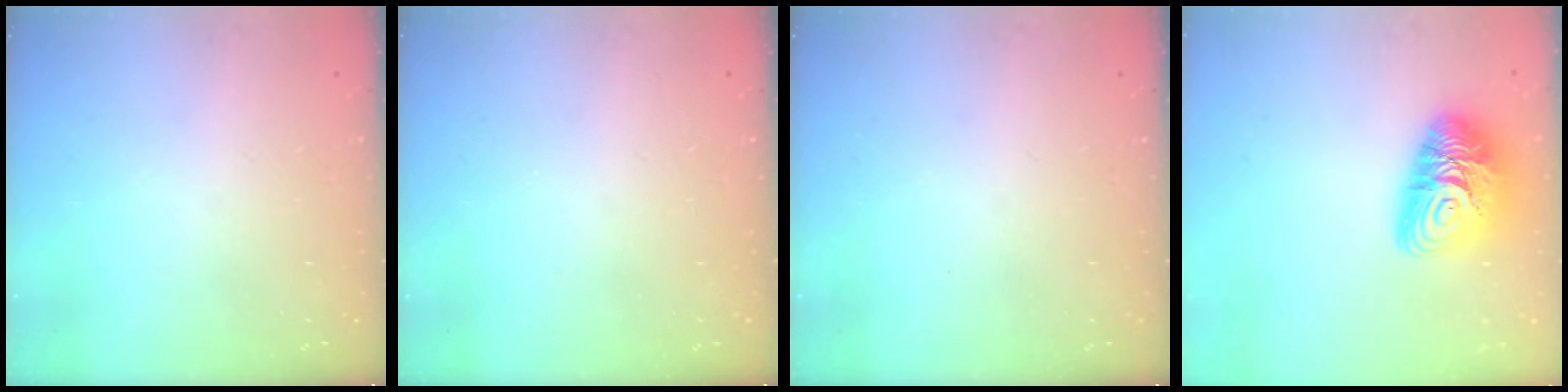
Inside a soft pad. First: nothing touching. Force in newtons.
{"total": 0.0}
{"total": 0.0}
{"total": 14.3, "press": 14.2, "slide": 1.1}